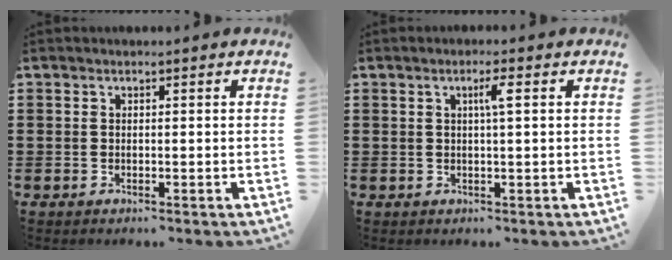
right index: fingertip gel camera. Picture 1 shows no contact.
{"total": 2.4, "force": [0.6, 0.0, 2.3], "torque": [-0.046, 0.000, 0.007]}